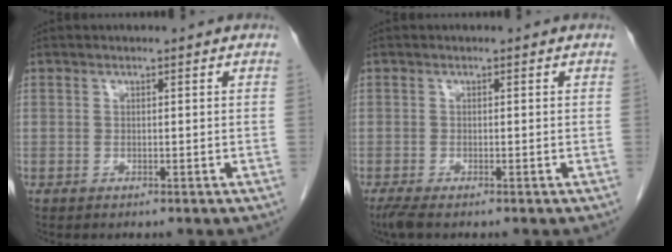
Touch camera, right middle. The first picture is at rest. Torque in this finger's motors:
{"motor_torque": [0.42, -0.15, 0.00, 0.00]}